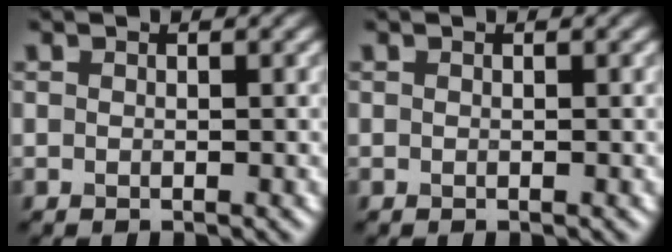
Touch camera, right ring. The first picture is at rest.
{"total": 0.0}